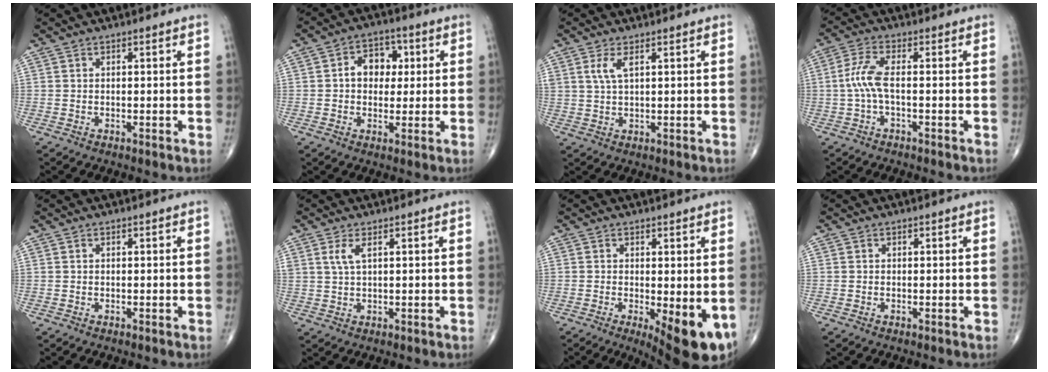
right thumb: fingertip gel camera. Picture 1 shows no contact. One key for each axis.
{"total": 7.3, "fx": 1.0, "fy": 5.6, "fz": 4.6, "tx": -0.035, "ty": 0.013, "tz": 0.011}
{"total": 3.3, "fx": 1.4, "fy": 1.1, "fz": 2.7, "tx": -0.061, "ty": -0.001, "tz": 0.035}
{"total": 5.2, "fx": -0.6, "fy": 1.4, "fz": 4.9, "tx": -0.126, "ty": 0.014, "tz": -0.018}
{"total": 0.0}
{"total": 2.8, "fx": 1.2, "fy": 0.9, "fz": 2.3, "tx": -0.054, "ty": -0.001, "tz": 0.032}
{"total": 10.2, "fx": -2.6, "fy": 3.2, "fz": 9.3, "tx": -0.122, "ty": -0.022, "tz": -0.028}
{"total": 0.0}